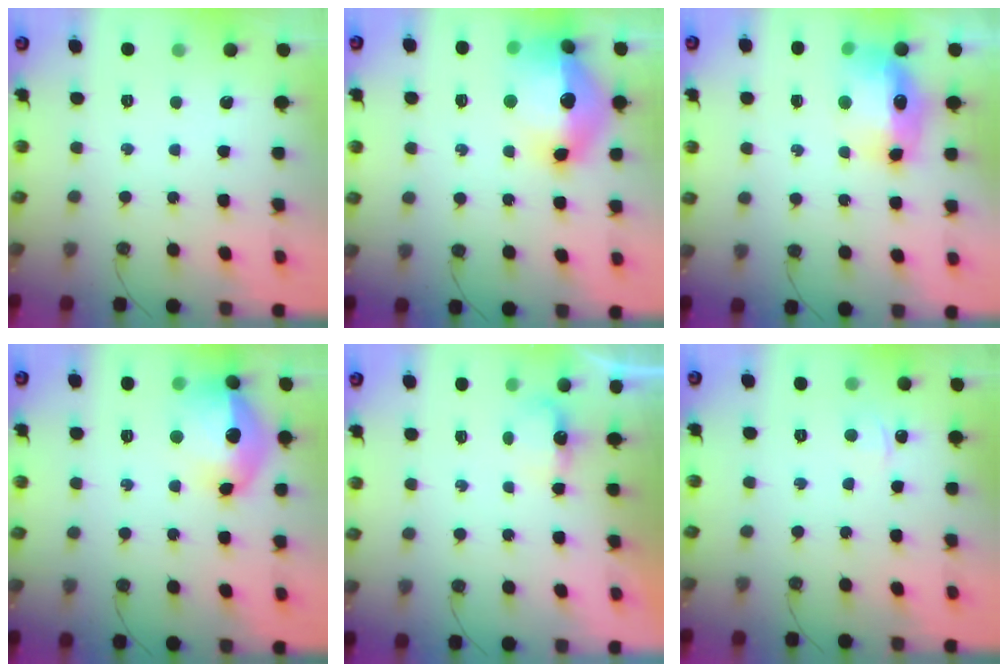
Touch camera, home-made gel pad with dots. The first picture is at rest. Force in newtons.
{"total": 20.3, "press": 20.2, "slide": 1.9}
{"total": 13.4, "press": 13.4, "slide": 1.2}
{"total": 18.8, "press": 18.8, "slide": 1.1}
{"total": 4.6, "press": 4.5, "slide": 0.6}
{"total": 3.4, "press": 3.4, "slide": 0.4}